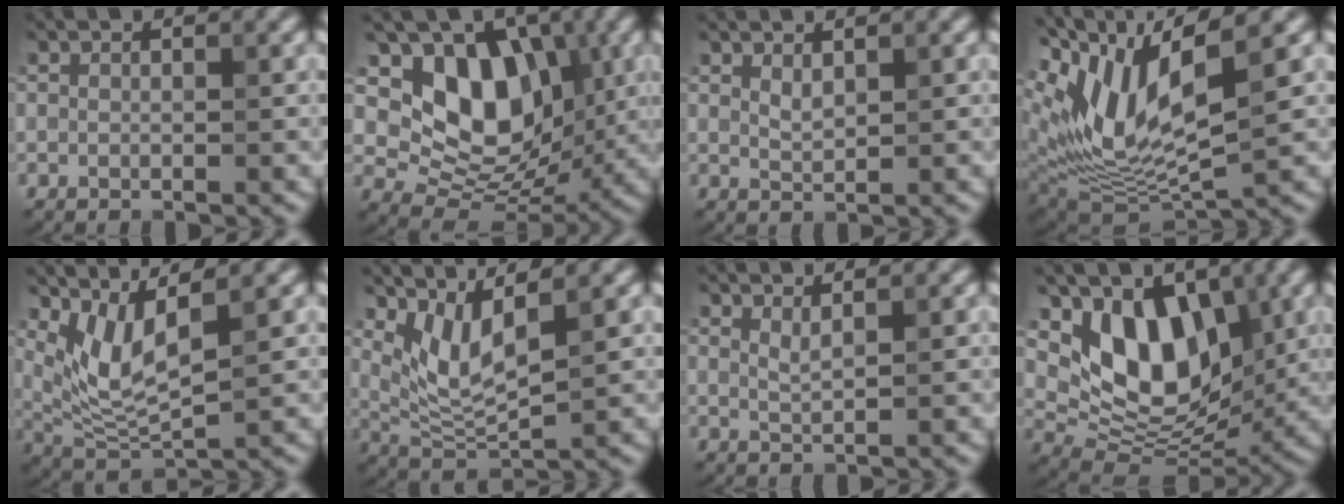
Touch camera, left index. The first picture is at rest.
{"total": 8.8, "force": [2.5, 6.5, 5.4], "torque": [-0.075, -0.017, 0.038]}
{"total": 1.1, "force": [0.8, 0.4, 0.7], "torque": [-0.017, -0.001, 0.019]}
{"total": 10.6, "force": [3.9, 3.9, 9.1], "torque": [-0.186, -0.010, 0.074]}
{"total": 4.8, "force": [2.5, 1.3, 3.9], "torque": [-0.090, -0.011, 0.061]}
{"total": 4.3, "force": [2.5, 1.2, 3.2], "torque": [-0.077, -0.013, 0.060]}
{"total": 1.3, "force": [0.9, 0.3, 0.8], "torque": [-0.013, -0.001, 0.016]}
{"total": 7.6, "force": [2.8, 4.7, 5.2], "torque": [-0.084, -0.026, 0.044]}